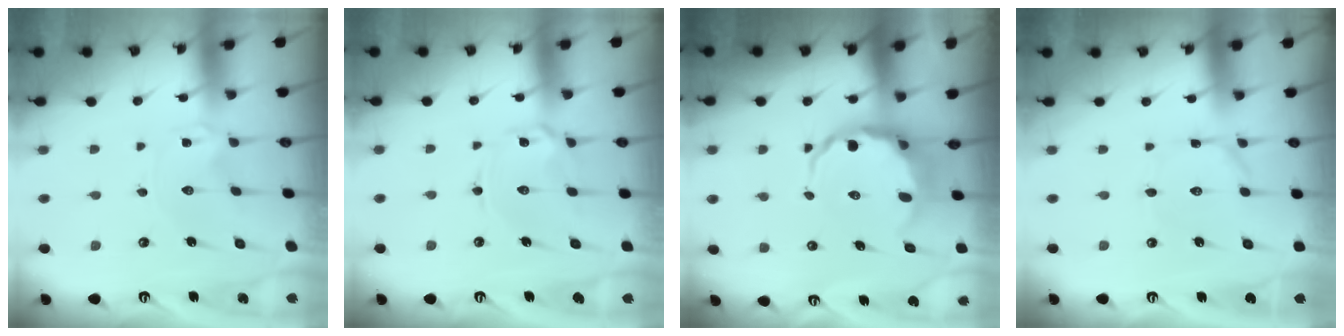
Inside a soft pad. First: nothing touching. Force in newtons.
{"total": 3.6, "press": 3.5, "slide": 0.4}
{"total": 7.0, "press": 6.5, "slide": 2.6}
{"total": 0.6, "press": 0.6, "slide": 0.0}